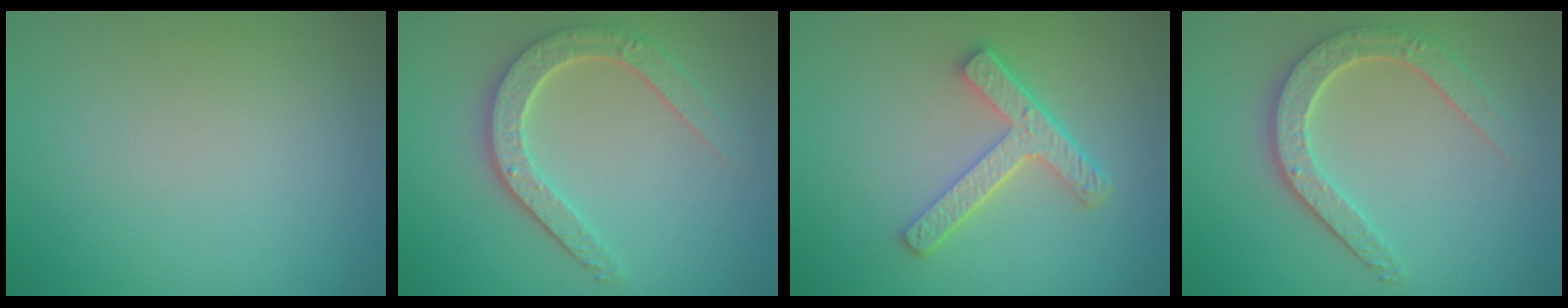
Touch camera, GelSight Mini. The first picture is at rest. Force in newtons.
{"total": 4.3, "press": 3.6, "slide": 2.4}
{"total": 4.3, "press": 3.3, "slide": 2.9}
{"total": 4.5, "press": 3.6, "slide": 2.7}